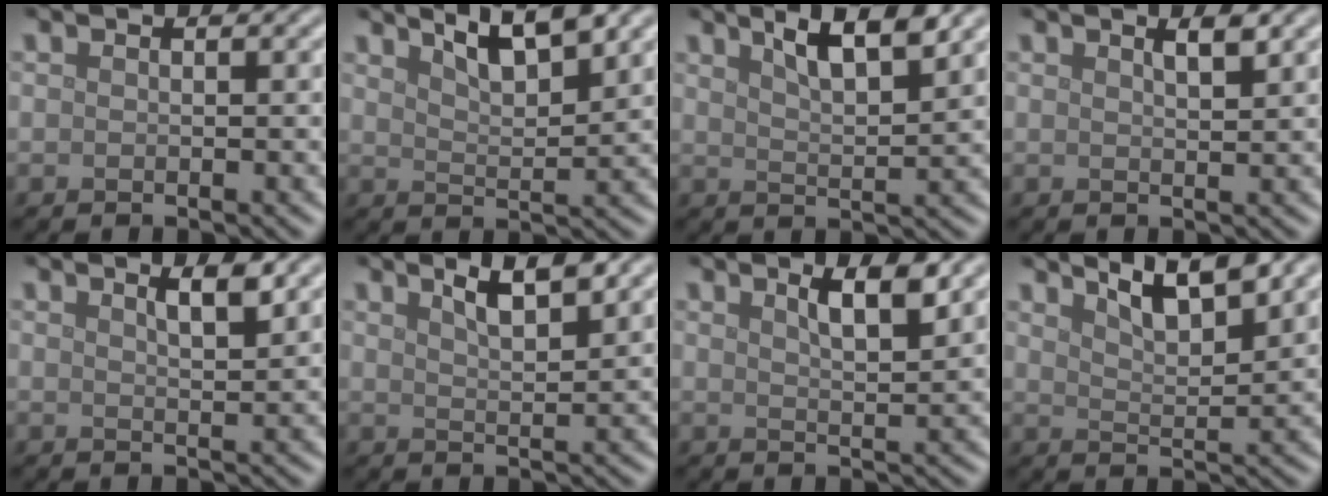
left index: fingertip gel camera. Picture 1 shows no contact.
{"total": 4.6, "force": [3.6, 0.9, 2.7], "torque": [-0.043, 0.011, 0.057]}
{"total": 5.1, "force": [3.5, 1.1, 3.5], "torque": [-0.050, 0.013, 0.056]}
{"total": 1.8, "force": [1.2, 0.4, 1.3], "torque": [-0.014, 0.005, 0.015]}
{"total": 2.5, "force": [1.6, 0.5, 1.9], "torque": [-0.022, 0.003, 0.024]}
{"total": 3.8, "force": [2.6, 0.8, 2.6], "torque": [-0.037, 0.009, 0.042]}
{"total": 3.5, "force": [2.1, 0.8, 2.7], "torque": [-0.037, 0.003, 0.034]}
{"total": 5.2, "force": [4.1, 1.0, 3.1], "torque": [-0.045, 0.014, 0.056]}